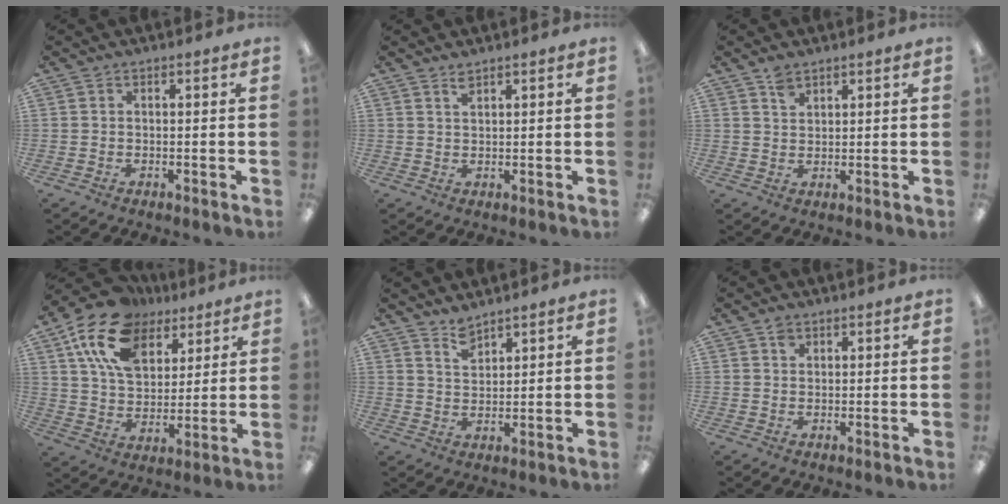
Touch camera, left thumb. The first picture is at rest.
{"total": 1.8, "force": [1.6, 0.4, 0.8], "torque": [-0.010, -0.005, 0.028]}
{"total": 2.7, "force": [2.2, 1.3, 0.9], "torque": [-0.014, -0.007, 0.041]}
{"total": 17.2, "force": [9.9, 10.8, 9.1], "torque": [-0.176, -0.028, 0.186]}
{"total": 4.0, "force": [3.7, 1.3, 0.7], "torque": [-0.013, -0.023, 0.069]}
{"total": 1.8, "force": [1.2, 1.2, 0.5], "torque": [-0.005, -0.005, 0.022]}